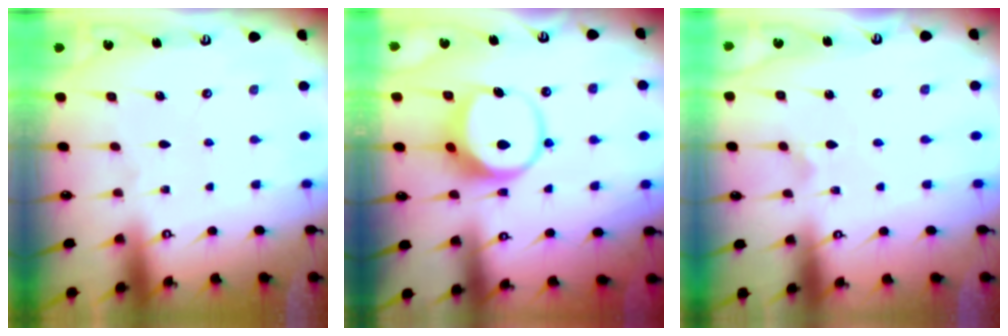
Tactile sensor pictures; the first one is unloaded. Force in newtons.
{"total": 8.6, "press": 8.4, "slide": 1.3}
{"total": 2.1, "press": 2.1, "slide": 0.1}